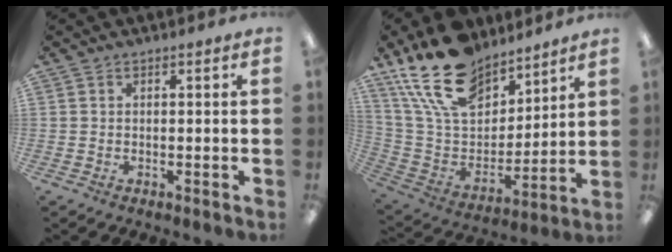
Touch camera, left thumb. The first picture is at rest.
{"total": 20.9, "force": [15.2, 10.8, 9.5], "torque": [-0.200, -0.082, 0.283]}